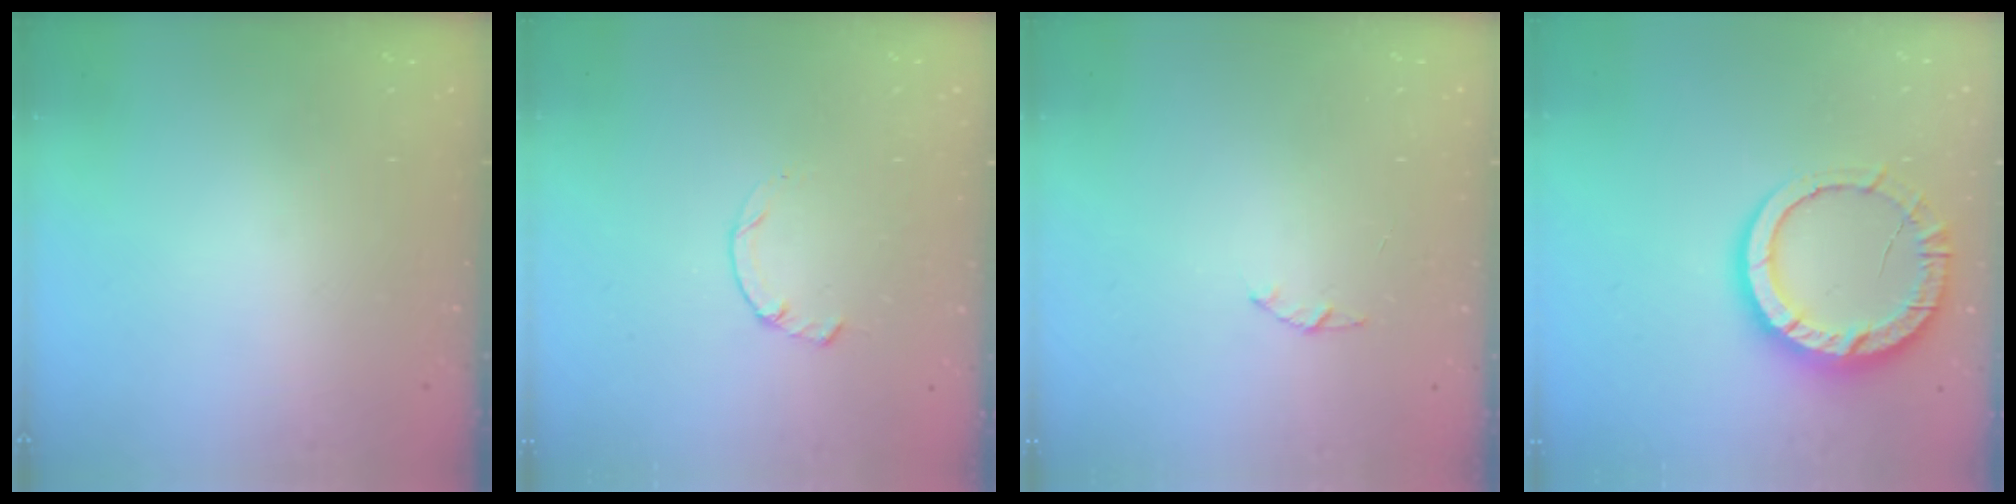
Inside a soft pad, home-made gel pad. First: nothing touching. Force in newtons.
{"total": 0.5, "press": 0.4, "slide": 0.3}
{"total": 1.0, "press": 0.9, "slide": 0.3}
{"total": 12.0, "press": 11.9, "slide": 1.0}